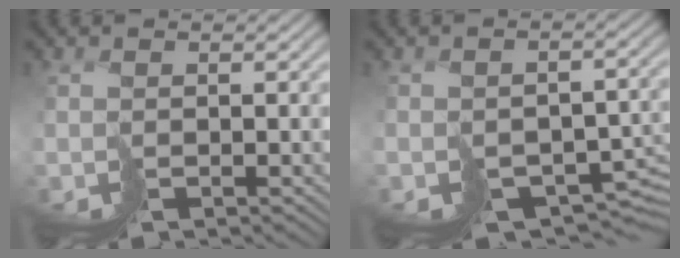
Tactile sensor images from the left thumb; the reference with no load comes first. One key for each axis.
{"total": 7.0, "fx": -3.6, "fy": 4.2, "fz": 4.2, "tx": -0.063, "ty": -0.022, "tz": -0.034}